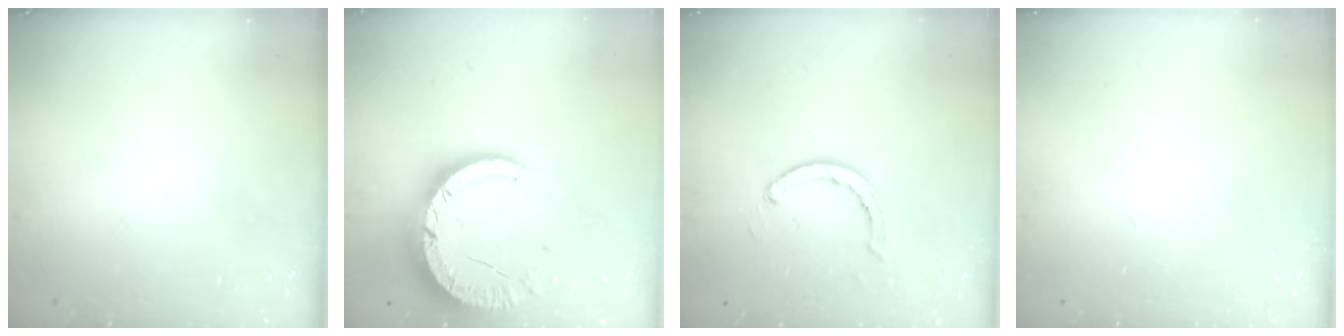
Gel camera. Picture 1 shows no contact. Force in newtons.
{"total": 14.1, "press": 14.1, "slide": 1.2}
{"total": 2.9, "press": 2.9, "slide": 0.5}
{"total": 0.0}